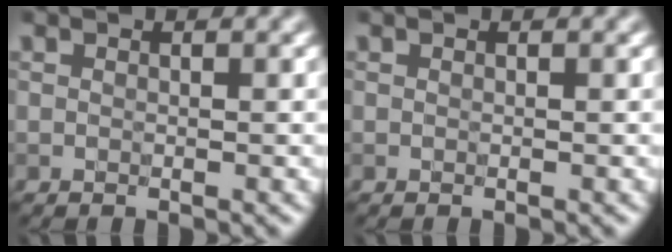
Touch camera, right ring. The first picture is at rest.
{"total": 0.0}